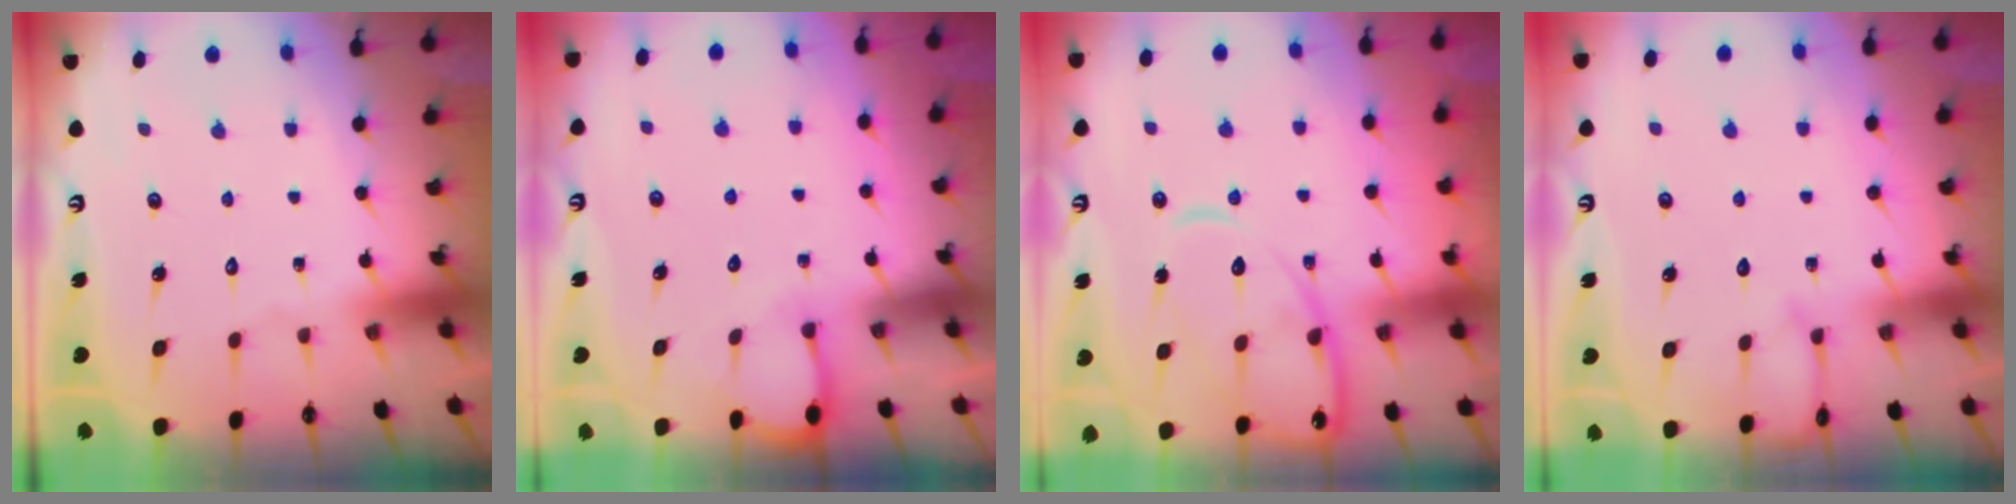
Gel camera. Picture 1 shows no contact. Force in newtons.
{"total": 3.2, "press": 3.2, "slide": 0.3}
{"total": 14.6, "press": 14.5, "slide": 1.5}
{"total": 4.9, "press": 4.9, "slide": 0.4}